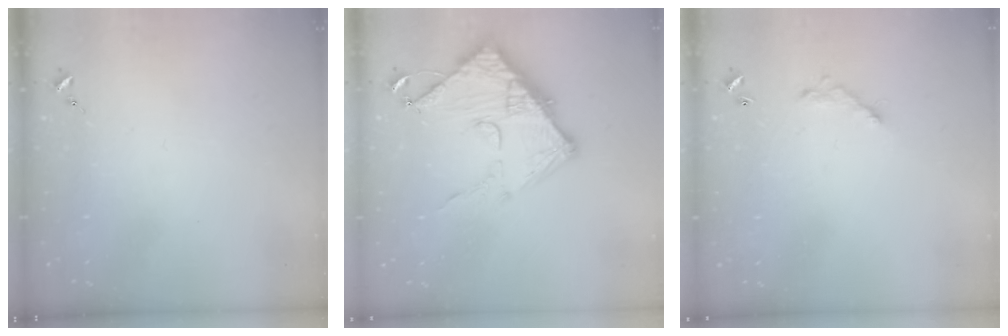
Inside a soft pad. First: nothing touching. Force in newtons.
{"total": 14.5, "press": 14.5, "slide": 1.4}
{"total": 5.2, "press": 5.2, "slide": 0.2}